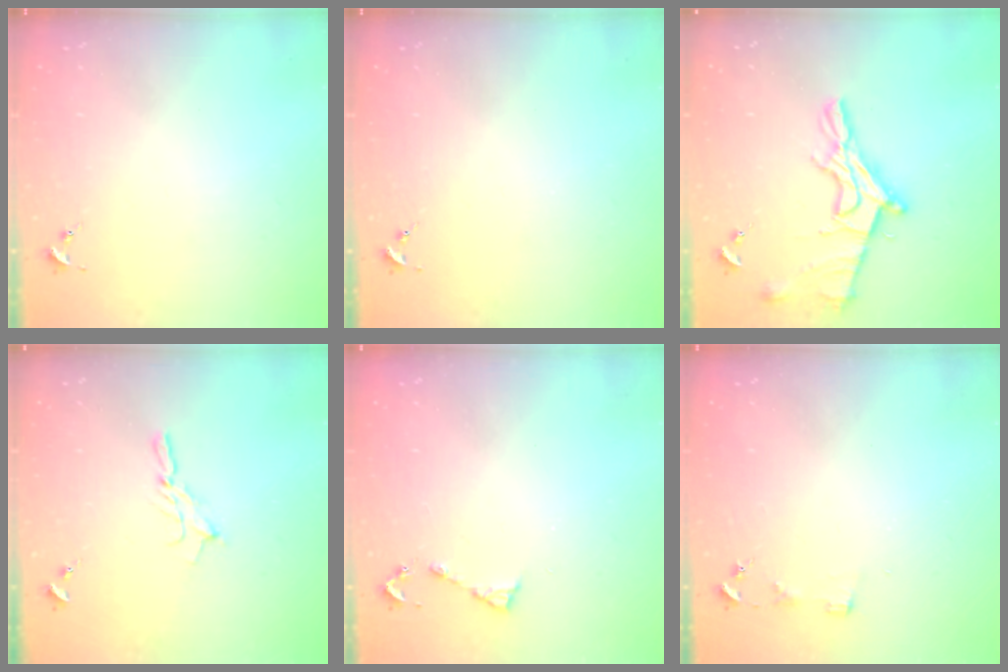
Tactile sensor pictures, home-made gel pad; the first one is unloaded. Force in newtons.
{"total": 0.0}
{"total": 14.1, "press": 14.1, "slide": 1.3}
{"total": 5.6, "press": 5.6, "slide": 0.2}
{"total": 5.6, "press": 5.6, "slide": 0.7}
{"total": 3.4, "press": 3.3, "slide": 0.4}